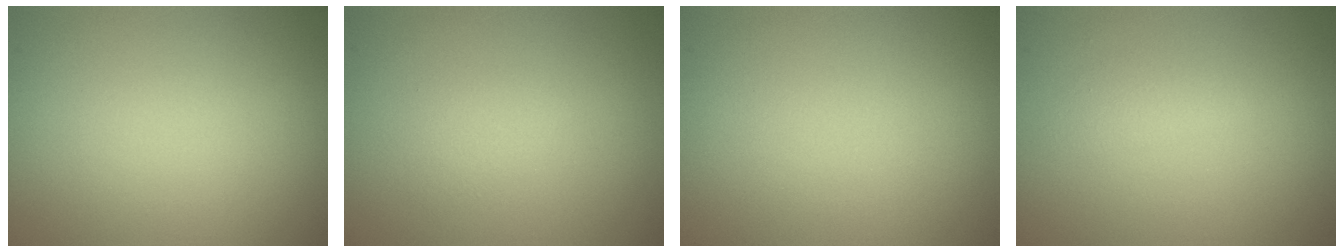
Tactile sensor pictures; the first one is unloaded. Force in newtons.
{"total": 1.0, "press": 1.0, "slide": 0.0}
{"total": 0.0}
{"total": 1.1, "press": 1.1, "slide": 0.1}